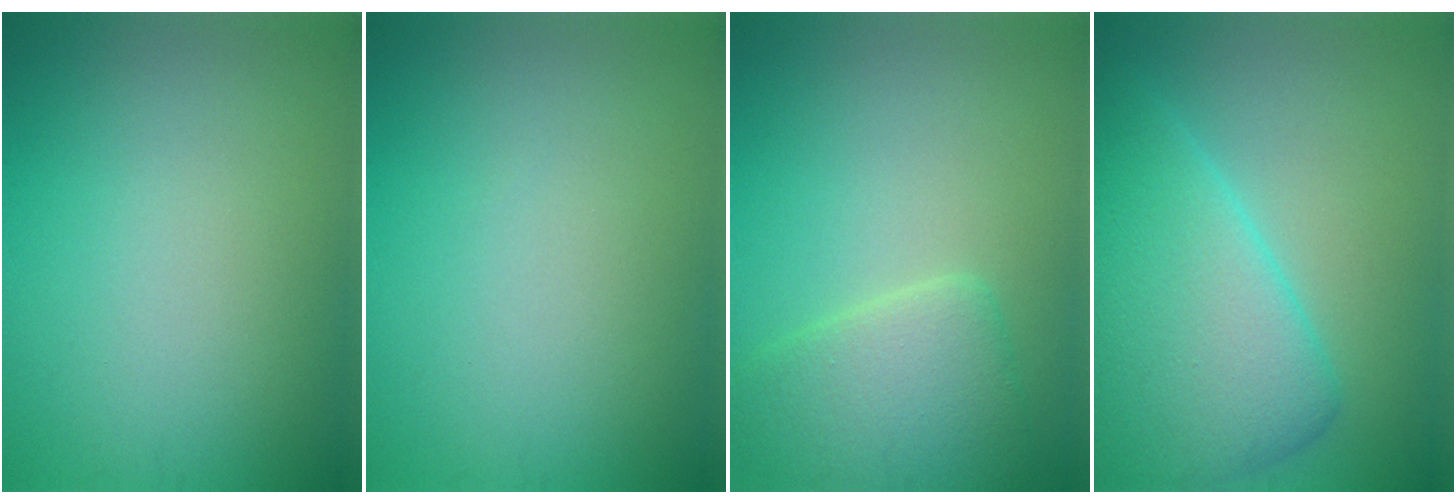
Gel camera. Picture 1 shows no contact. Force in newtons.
{"total": 0.0}
{"total": 4.2, "press": 4.2, "slide": 0.1}
{"total": 8.7, "press": 8.7, "slide": 0.3}